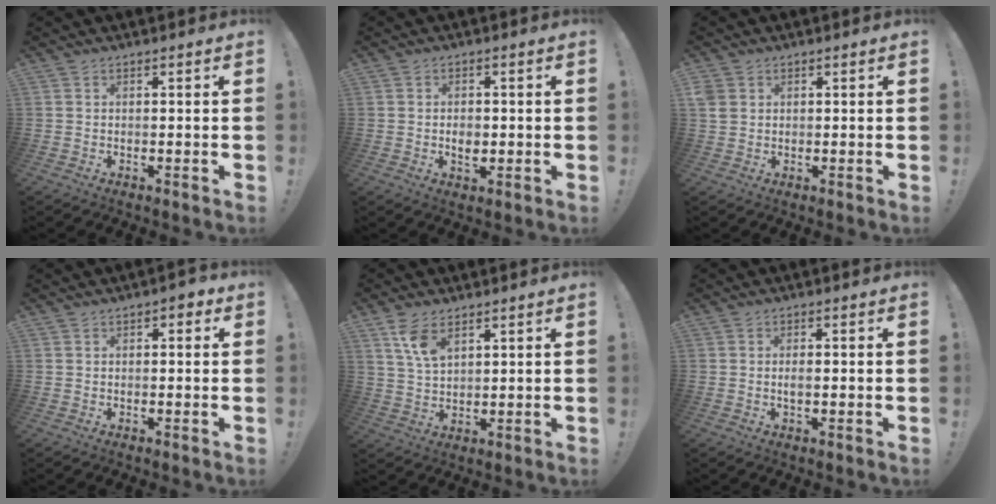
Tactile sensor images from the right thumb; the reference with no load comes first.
{"total": 3.2, "force": [-0.6, 2.1, 2.4], "torque": [-0.019, -0.003, -0.014]}
{"total": 3.3, "force": [1.4, 2.7, 1.4], "torque": [-0.035, 0.000, 0.027]}
{"total": 1.7, "force": [0.3, 1.1, 1.3], "torque": [-0.014, 0.003, 0.002]}
{"total": 7.3, "force": [4.4, 3.6, 4.5], "torque": [-0.075, -0.021, 0.082]}
{"total": 1.8, "force": [-0.3, 0.8, 1.6], "torque": [-0.026, 0.001, -0.007]}